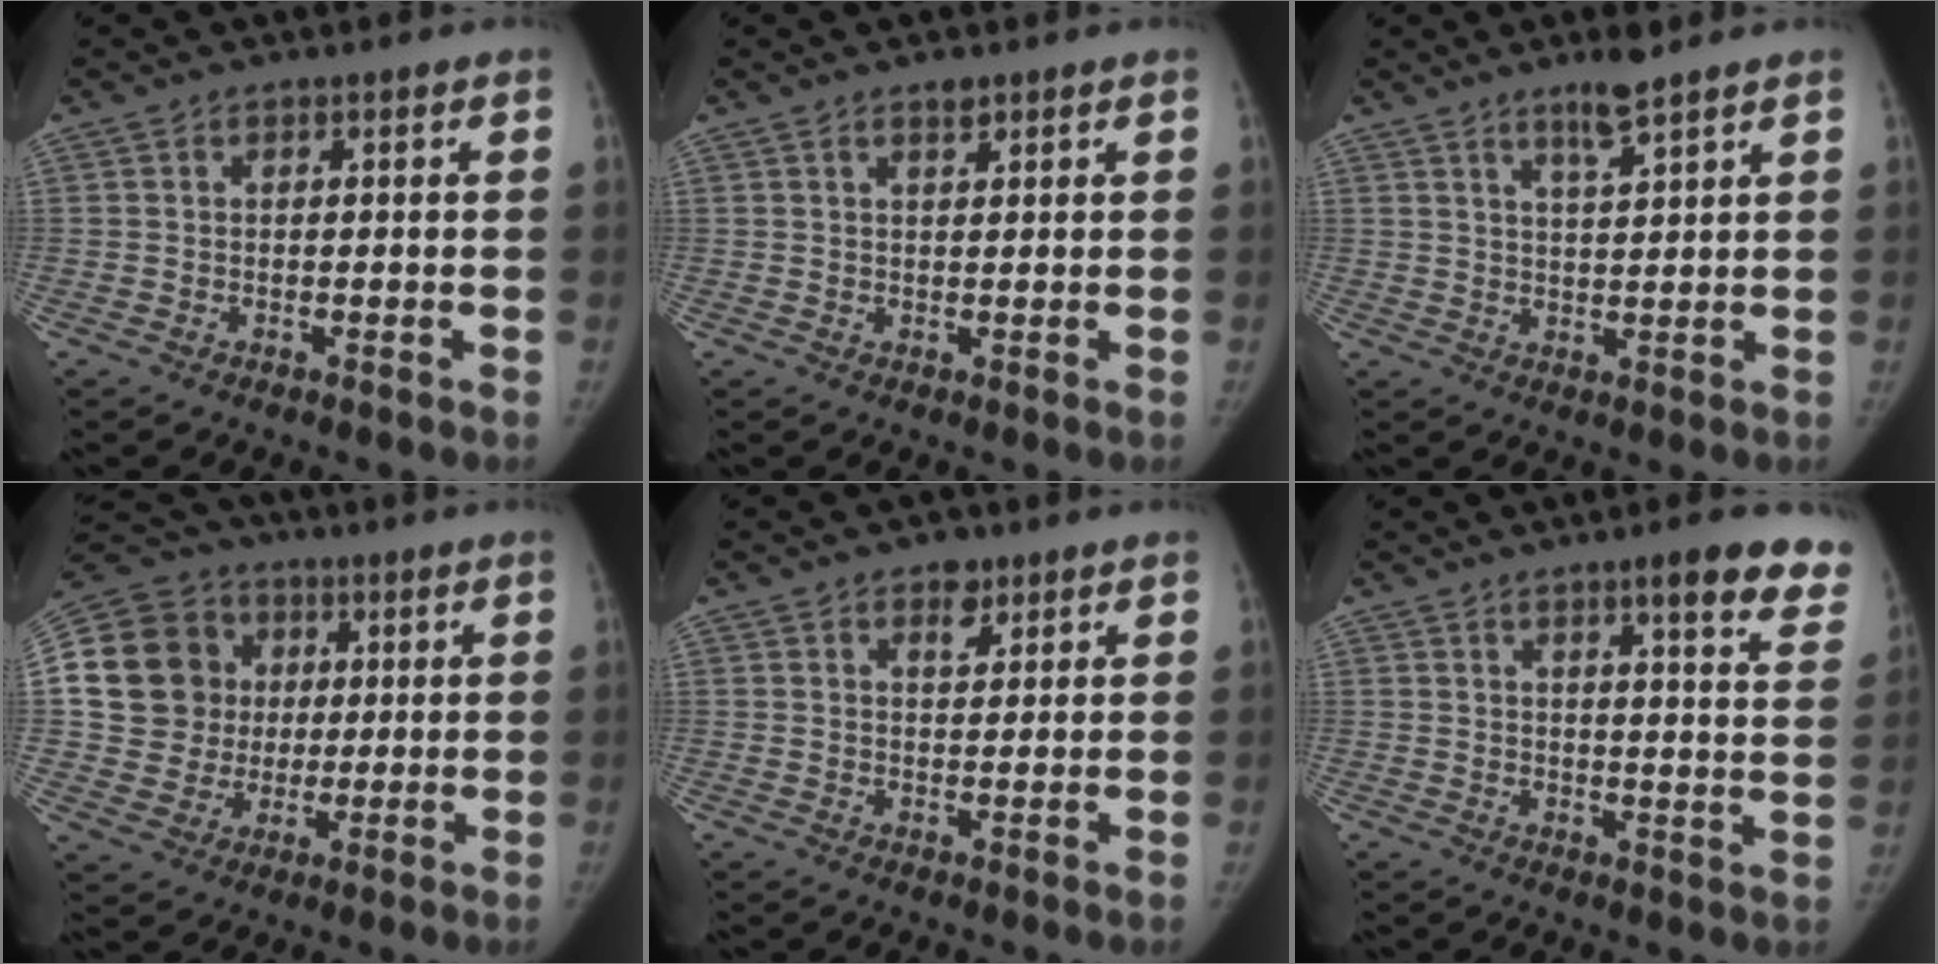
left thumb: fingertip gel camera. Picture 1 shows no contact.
{"total": 1.8, "force": [1.3, 0.7, 1.0], "torque": [-0.010, -0.008, 0.020]}
{"total": 4.9, "force": [3.7, 0.4, 3.2], "torque": [-0.052, -0.025, 0.066]}
{"total": 18.0, "force": [3.0, 16.4, 6.7], "torque": [-0.115, 0.027, 0.060]}
{"total": 3.3, "force": [2.1, 2.0, 1.7], "torque": [-0.007, -0.012, 0.033]}
{"total": 12.4, "force": [8.9, 2.4, 8.3], "torque": [-0.070, -0.045, 0.095]}